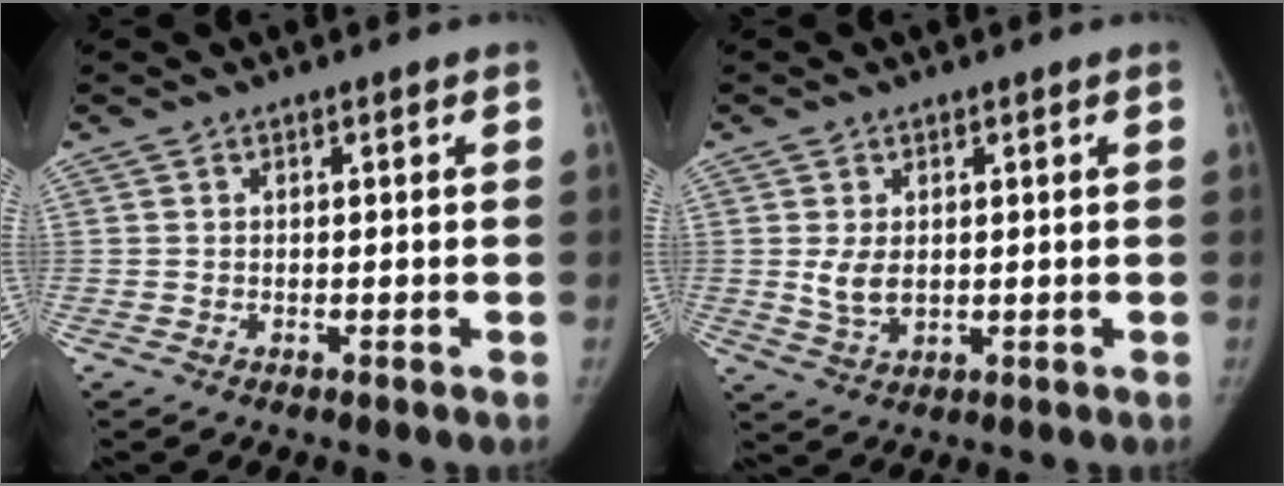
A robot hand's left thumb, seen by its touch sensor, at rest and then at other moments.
{"total": 4.4, "force": [0.6, 2.7, 3.3], "torque": [-0.059, -0.011, 0.018]}